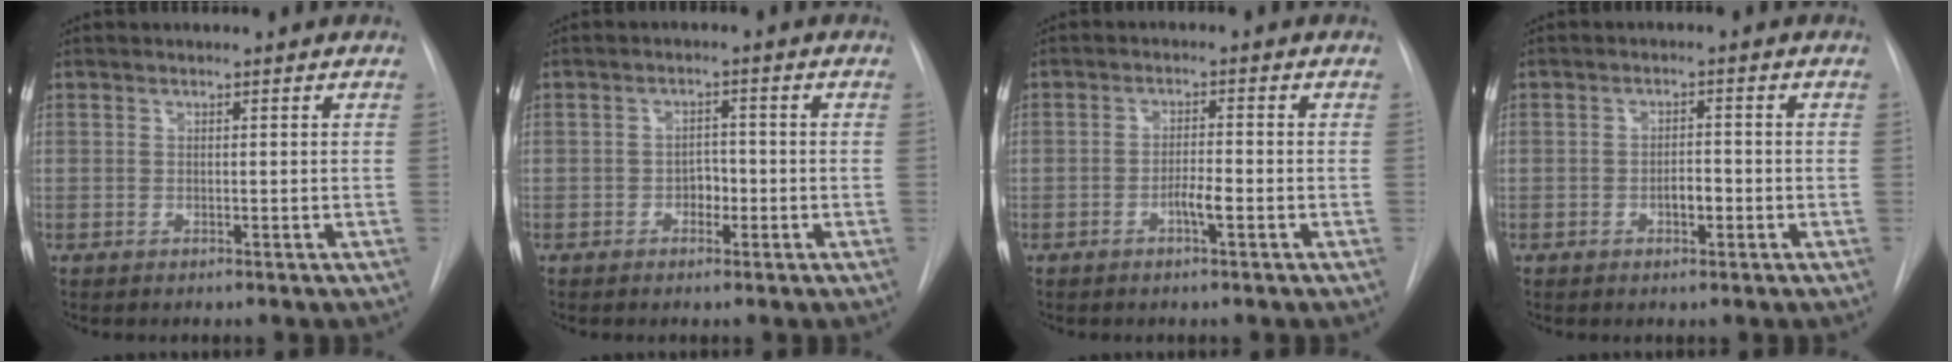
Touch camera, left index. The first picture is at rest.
{"total": 2.7, "force": [-2.0, 1.4, 1.2], "torque": [-0.011, 0.002, -0.031]}
{"total": 3.2, "force": [-2.4, 0.1, 2.1], "torque": [-0.036, -0.004, -0.039]}
{"total": 2.9, "force": [-2.1, 0.9, 1.8], "torque": [-0.026, -0.002, -0.030]}